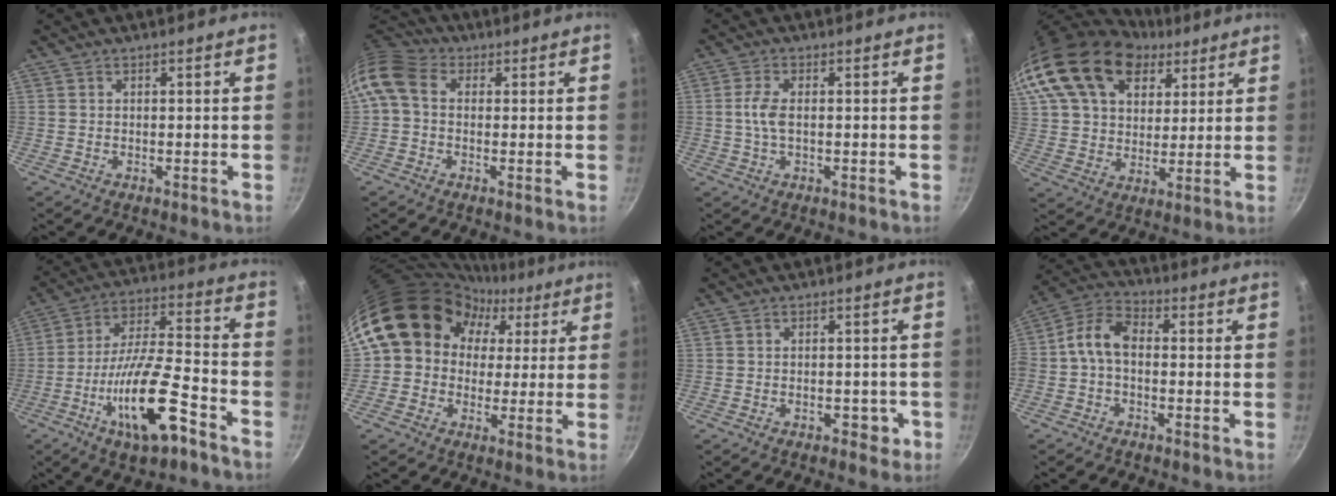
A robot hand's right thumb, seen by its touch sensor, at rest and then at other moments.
{"total": 8.5, "force": [0.8, 6.5, 5.4], "torque": [-0.110, 0.022, -0.003]}
{"total": 3.9, "force": [0.0, 1.8, 3.5], "torque": [-0.082, 0.005, -0.003]}
{"total": 22.9, "force": [12.2, 15.2, 12.1], "torque": [-0.225, 0.001, 0.221]}
{"total": 17.8, "force": [-8.5, 5.5, 14.7], "torque": [-0.250, 0.040, -0.151]}
{"total": 17.3, "force": [3.3, 14.9, 8.1], "torque": [-0.107, 0.052, 0.041]}
{"total": 3.6, "force": [-1.5, 2.1, 2.5], "torque": [-0.009, 0.011, -0.016]}
{"total": 7.8, "force": [-1.0, 5.0, 6.0], "torque": [-0.118, 0.035, -0.035]}